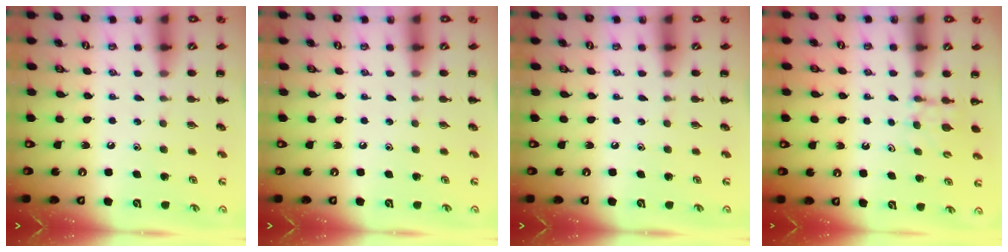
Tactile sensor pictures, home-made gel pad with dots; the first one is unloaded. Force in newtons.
{"total": 0.0}
{"total": 0.0}
{"total": 4.9, "press": 4.7, "slide": 1.4}